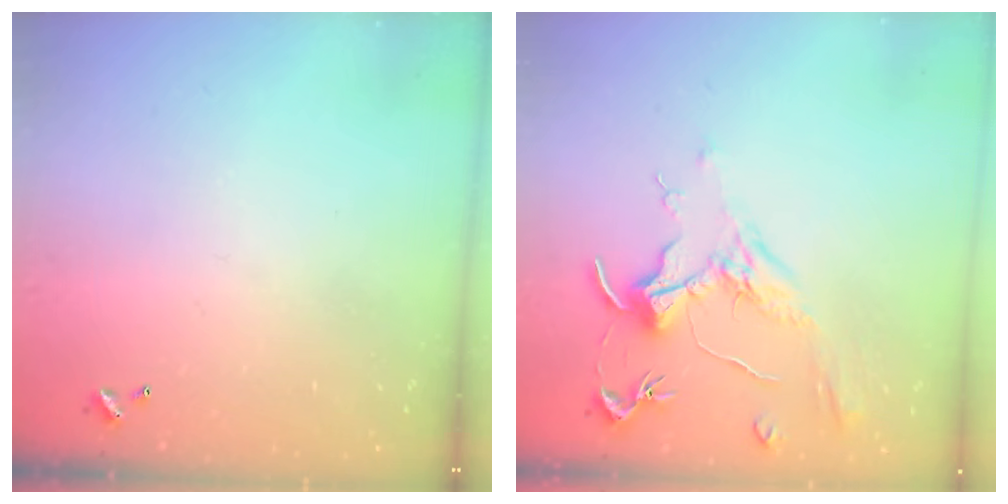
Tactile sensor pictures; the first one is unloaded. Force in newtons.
{"total": 1.9, "press": 1.7, "slide": 0.9}